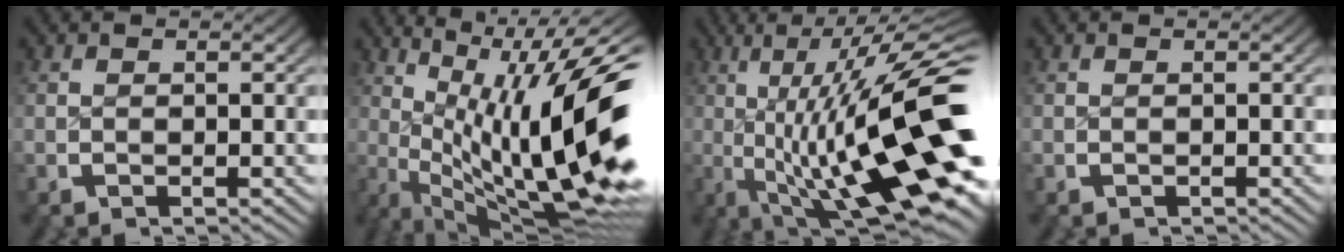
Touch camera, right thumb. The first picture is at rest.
{"total": 17.9, "force": [-1.1, 10.2, 14.7], "torque": [-0.232, -0.029, 0.001]}
{"total": 18.4, "force": [-1.9, 8.9, 16.0], "torque": [-0.251, -0.032, -0.008]}
{"total": 0.0}